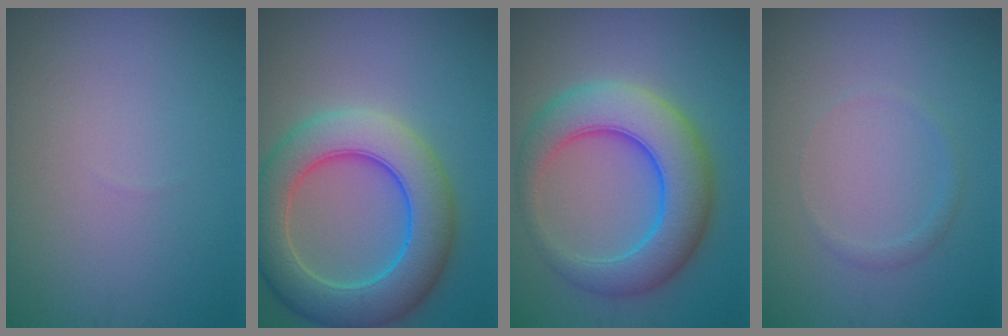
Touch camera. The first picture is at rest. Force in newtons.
{"total": 8.6, "press": 8.6, "slide": 0.1}
{"total": 8.1, "press": 8.0, "slide": 0.2}
{"total": 0.8, "press": 0.8, "slide": 0.1}